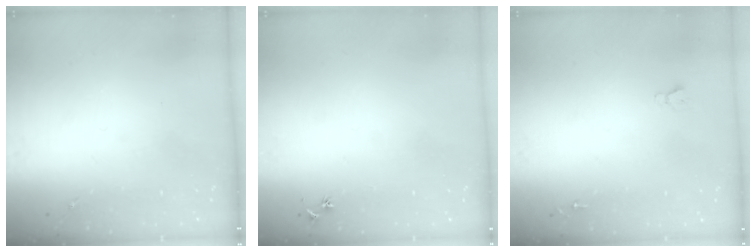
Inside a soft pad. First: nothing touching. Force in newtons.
{"total": 3.0, "press": 2.9, "slide": 0.4}
{"total": 2.7, "press": 2.7, "slide": 0.0}